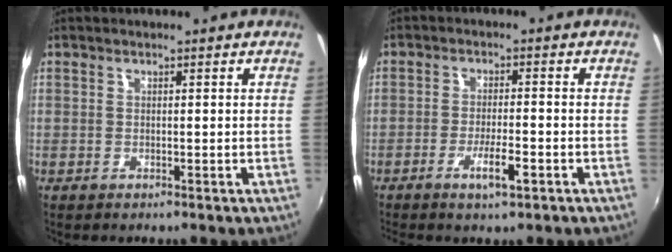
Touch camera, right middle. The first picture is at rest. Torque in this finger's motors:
{"motor_torque": [1.08, -1.06, 0.14, 0.11]}